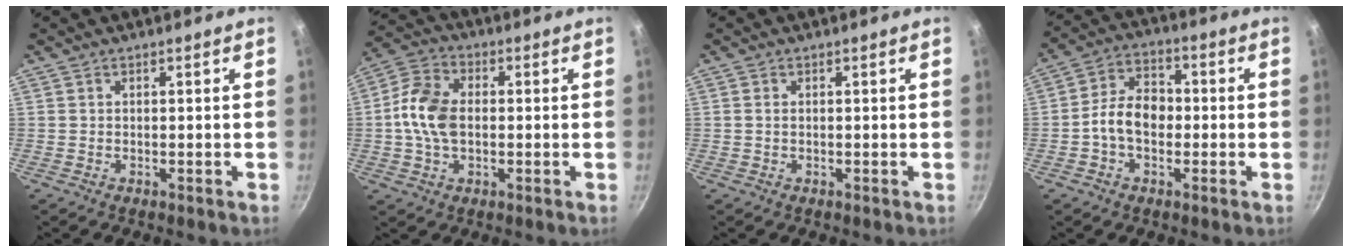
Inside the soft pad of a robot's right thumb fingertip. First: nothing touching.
{"total": 10.5, "force": [-0.3, 6.9, 7.9], "torque": [-0.145, 0.021, -0.017]}
{"total": 0.8, "force": [0.1, 0.5, 0.7], "torque": [-0.014, 0.001, 0.001]}
{"total": 7.9, "force": [-1.3, 5.5, 5.5], "torque": [-0.071, 0.031, -0.034]}